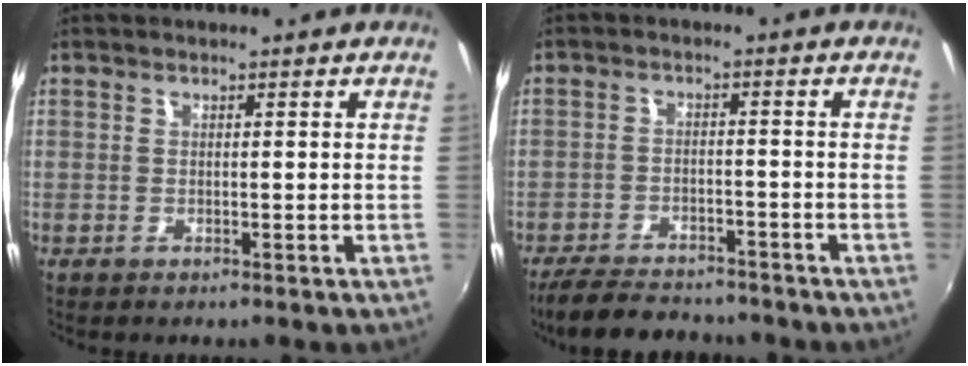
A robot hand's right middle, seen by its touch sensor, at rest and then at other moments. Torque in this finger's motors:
{"motor_torque": [1.06, -1.08, 0.20, 0.07]}